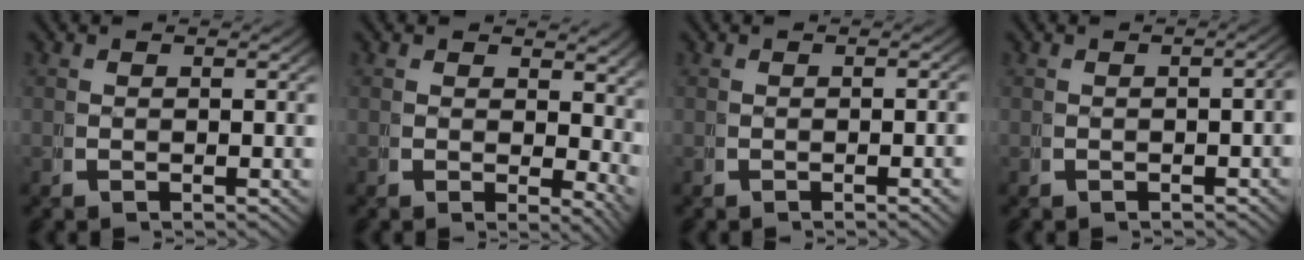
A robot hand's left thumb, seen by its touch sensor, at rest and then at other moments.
{"total": 3.5, "force": [1.7, 2.2, 2.2], "torque": [-0.017, -0.012, 0.028]}
{"total": 1.1, "force": [-0.4, 0.0, 1.0], "torque": [-0.015, 0.007, -0.008]}
{"total": 1.7, "force": [-0.9, 0.6, 1.3], "torque": [-0.016, -0.002, -0.014]}